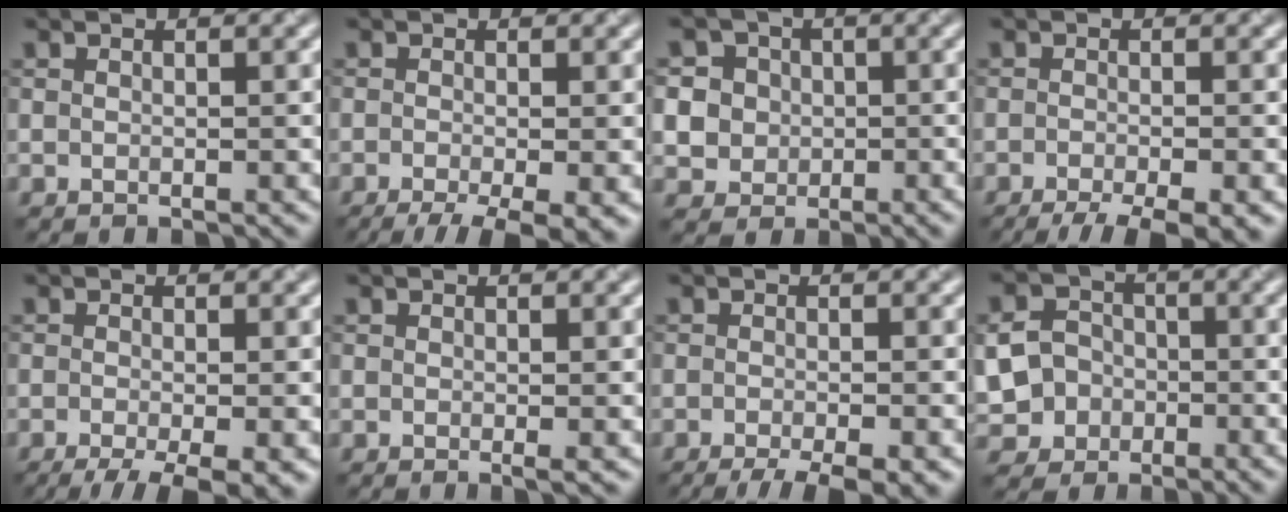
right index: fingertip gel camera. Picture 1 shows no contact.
{"total": 6.1, "force": [-3.5, 1.5, 4.7], "torque": [-0.070, -0.012, -0.053]}
{"total": 7.3, "force": [0.2, 6.9, 2.2], "torque": [-0.049, 0.023, -0.009]}
{"total": 5.8, "force": [-4.0, 1.2, 4.0], "torque": [-0.055, -0.017, -0.061]}
{"total": 6.2, "force": [-3.4, 1.6, 4.9], "torque": [-0.073, -0.012, -0.053]}
{"total": 0.8, "force": [-0.1, 0.1, 0.8], "torque": [-0.012, -0.006, -0.003]}
{"total": 5.2, "force": [-3.4, 1.1, 3.8], "torque": [-0.047, -0.009, -0.053]}
{"total": 8.1, "force": [-2.7, 7.2, 2.3], "torque": [-0.046, -0.016, -0.068]}